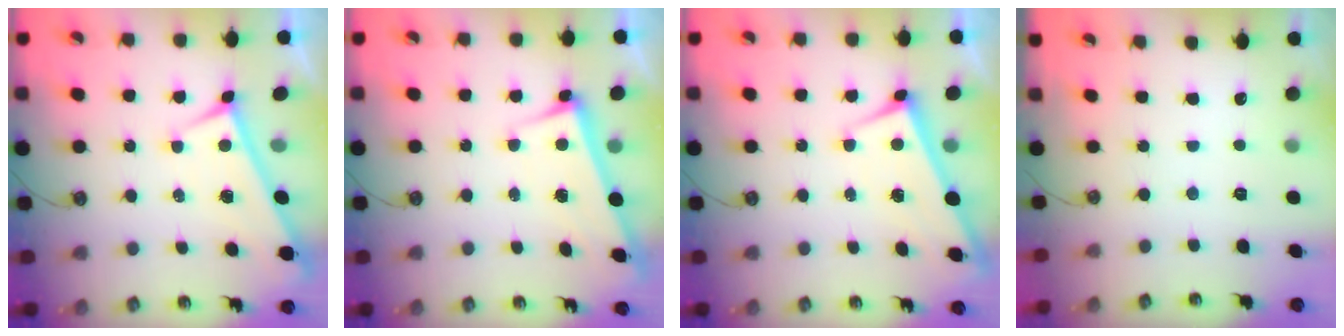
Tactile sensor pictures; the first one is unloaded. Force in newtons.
{"total": 2.7, "press": 2.7, "slide": 0.7}
{"total": 1.0, "press": 1.0, "slide": 0.0}
{"total": 0.0}